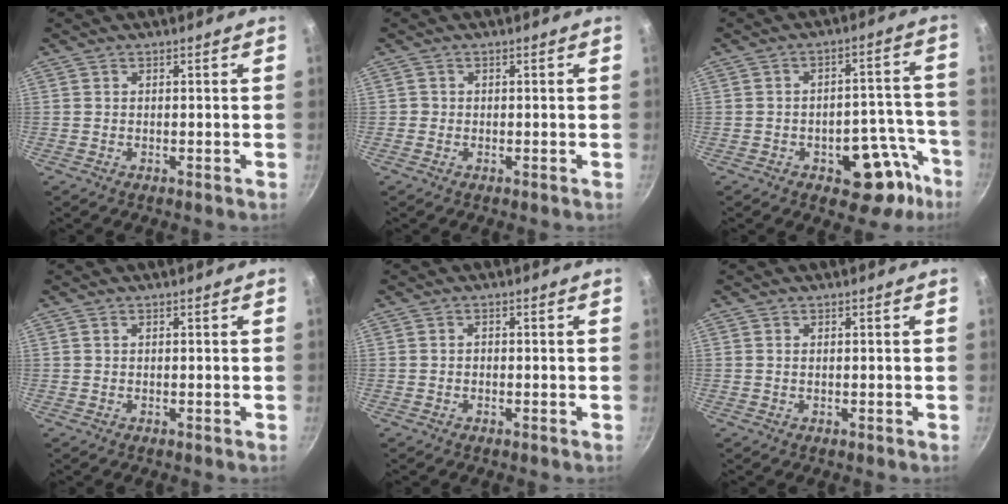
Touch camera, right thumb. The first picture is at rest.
{"total": 0.6, "force": [-0.2, 0.6, 0.1], "torque": [0.002, 0.003, -0.005]}
{"total": 11.9, "force": [-6.2, 6.3, 8.0], "torque": [-0.059, 0.061, -0.074]}
{"total": 0.0}
{"total": 0.6, "force": [-0.2, 0.4, 0.3], "torque": [0.001, 0.003, -0.006]}
{"total": 0.0}